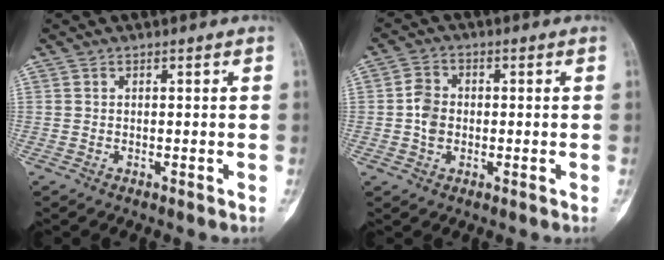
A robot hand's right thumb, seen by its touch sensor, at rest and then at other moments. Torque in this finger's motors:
{"motor_torque": [0.47, 1.22, 0.15, -0.26, 0.05]}